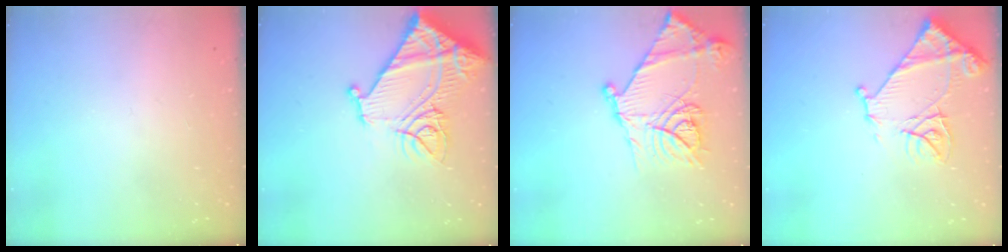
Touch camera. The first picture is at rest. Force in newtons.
{"total": 18.3, "press": 18.1, "slide": 2.2}
{"total": 18.1, "press": 18.1, "slide": 1.2}
{"total": 13.0, "press": 13.0, "slide": 1.3}